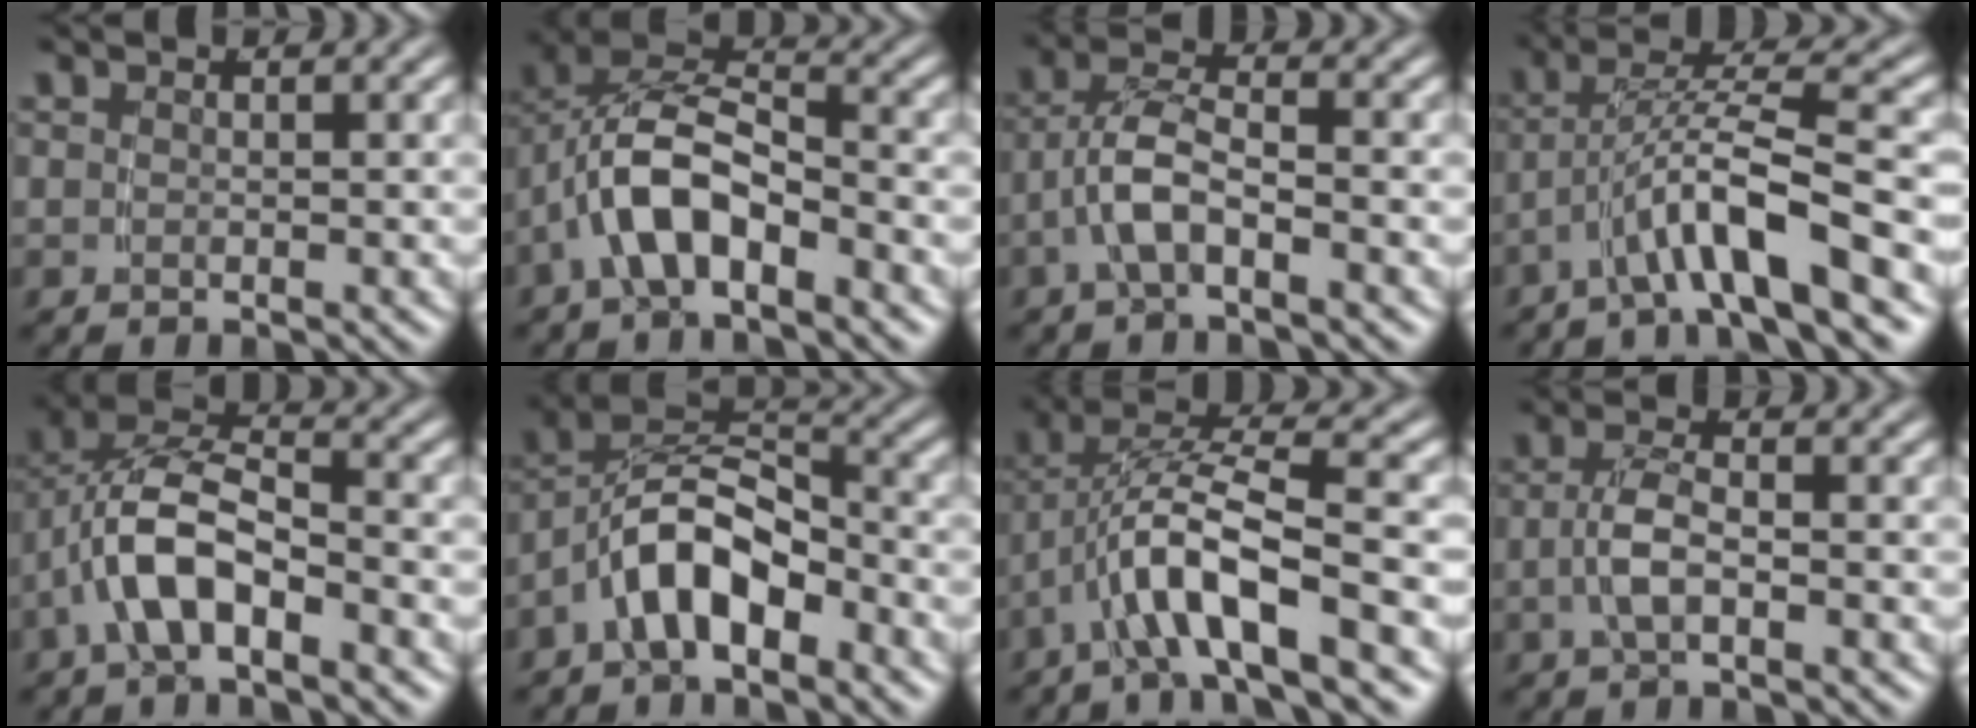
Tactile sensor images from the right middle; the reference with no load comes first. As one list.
[{"total": 8.3, "force": [-0.6, 6.2, 5.5], "torque": [-0.123, -0.014, -0.017]}, {"total": 4.1, "force": [-1.0, 1.9, 3.5], "torque": [-0.075, -0.008, -0.016]}, {"total": 4.7, "force": [-1.5, 0.9, 4.4], "torque": [-0.091, -0.001, -0.022]}, {"total": 7.7, "force": [-0.3, 5.4, 5.5], "torque": [-0.122, -0.012, -0.010]}, {"total": 7.5, "force": [-1.8, 5.2, 5.1], "torque": [-0.101, -0.014, -0.031]}, {"total": 5.9, "force": [-0.4, 2.6, 5.3], "torque": [-0.111, 0.000, -0.006]}, {"total": 2.6, "force": [-0.9, 0.4, 2.4], "torque": [-0.052, -0.003, -0.013]}]